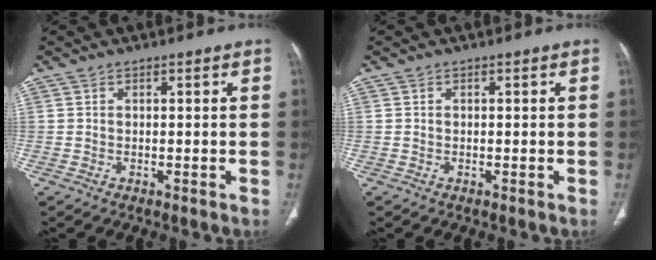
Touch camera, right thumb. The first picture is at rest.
{"total": 0.0}